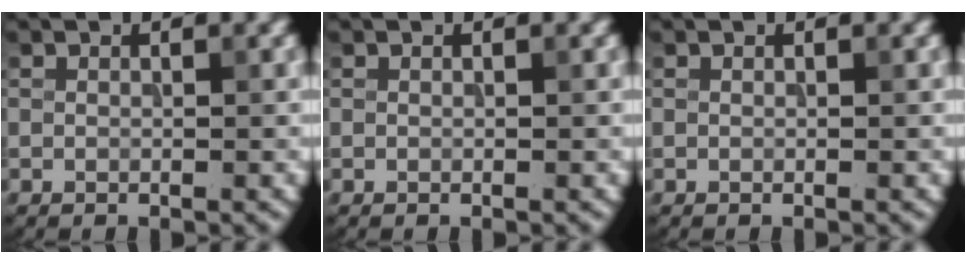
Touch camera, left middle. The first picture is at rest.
{"total": 0.0}
{"total": 0.0}